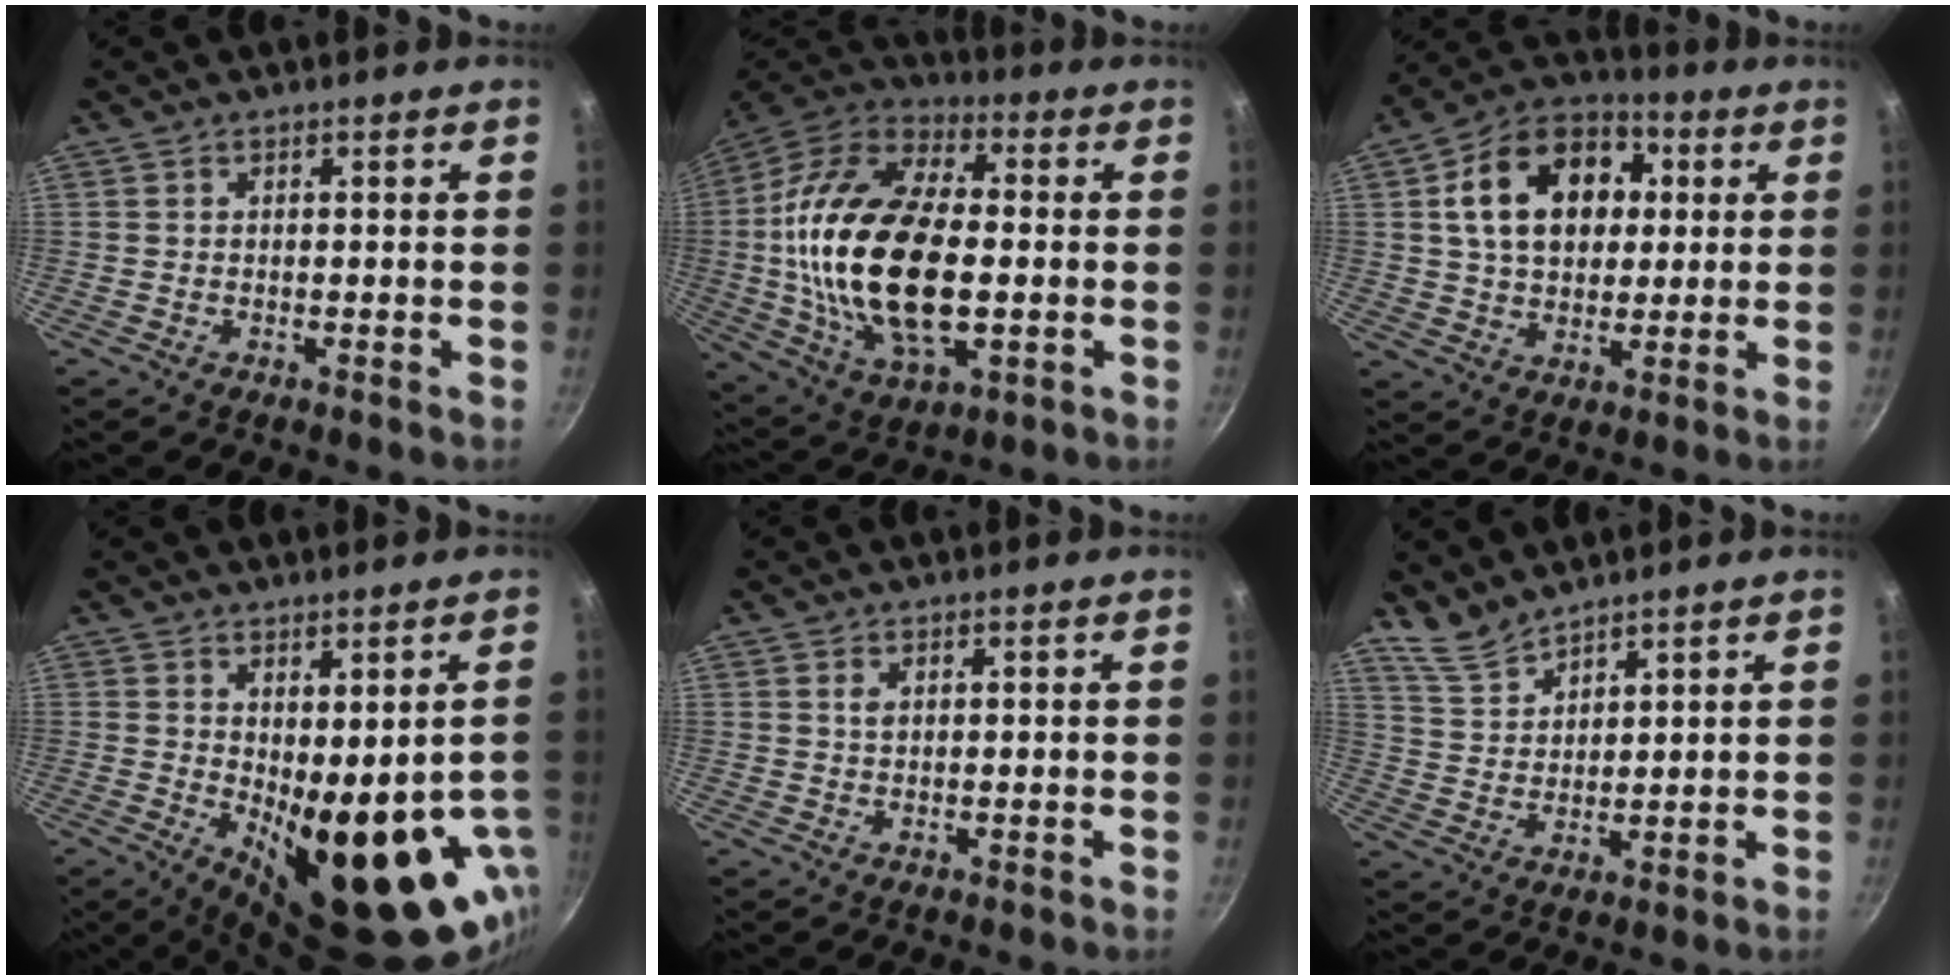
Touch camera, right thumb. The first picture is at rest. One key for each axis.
{"total": 27.1, "fx": -0.9, "fy": 14.4, "fz": 23.0, "tx": -0.444, "ty": 0.017, "tz": -0.020}
{"total": 17.9, "fx": 3.9, "fy": 12.8, "fz": 11.8, "tx": -0.165, "ty": 0.020, "tz": 0.053}
{"total": 20.8, "fx": -3.7, "fy": 8.7, "fz": 18.5, "tx": -0.202, "ty": -0.035, "tz": -0.022}
{"total": 1.2, "fx": 0.5, "fy": 0.8, "fz": 0.8, "tx": -0.013, "ty": 0.001, "tz": 0.009}
{"total": 5.7, "fx": 5.3, "fy": 1.6, "fz": 1.4, "tx": -0.022, "ty": -0.026, "tz": 0.117}